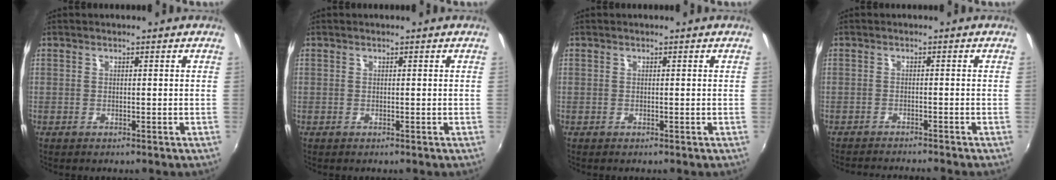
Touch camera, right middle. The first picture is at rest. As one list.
[{"total": 0.0}, {"total": 0.0}, {"total": 6.1, "force": [-5.8, -0.3, 2.0], "torque": [-0.048, -0.014, -0.092]}]